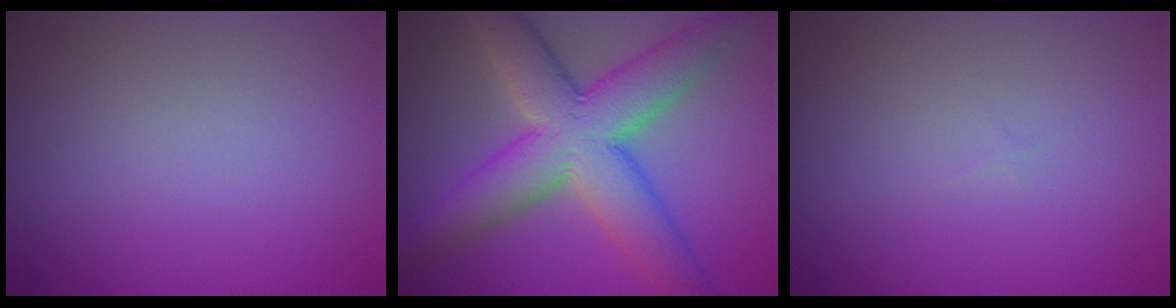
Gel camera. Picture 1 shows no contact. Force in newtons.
{"total": 10.0, "press": 10.0, "slide": 0.5}
{"total": 0.0}